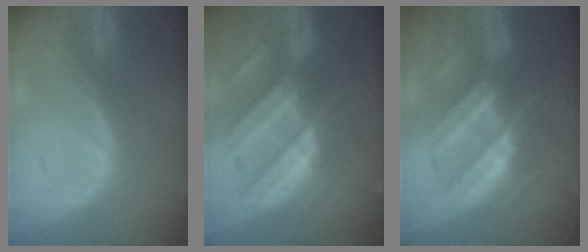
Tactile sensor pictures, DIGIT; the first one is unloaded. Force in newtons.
{"total": 10.4, "press": 9.2, "slide": 4.9}
{"total": 8.6, "press": 8.6, "slide": 0.5}